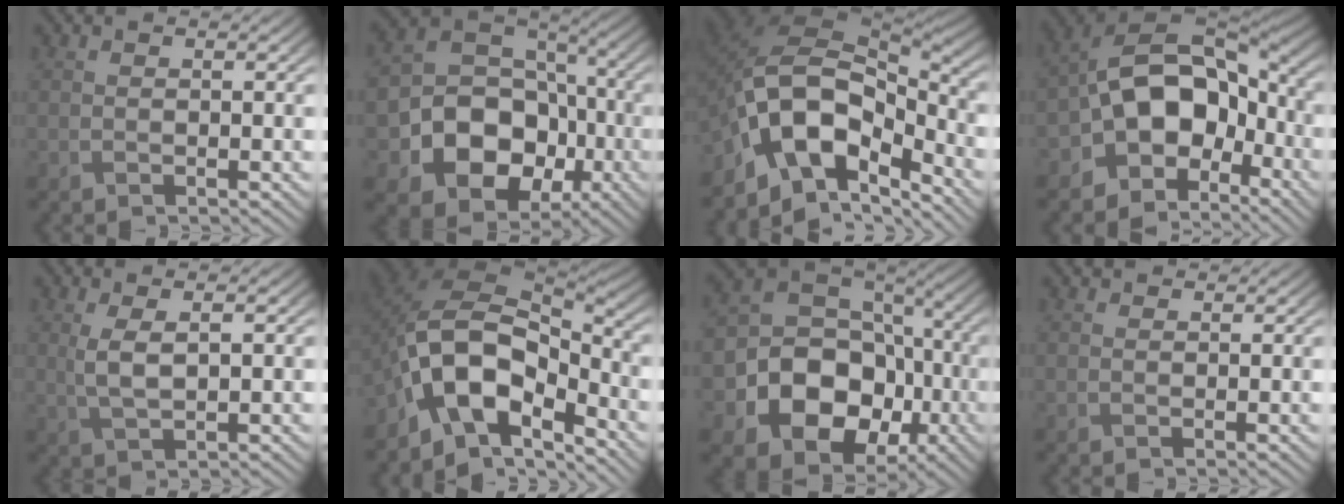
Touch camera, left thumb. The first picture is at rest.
{"total": 13.7, "force": [-4.5, 10.7, 7.4], "torque": [-0.161, -0.037, -0.080]}
{"total": 14.5, "force": [-5.6, 8.4, 10.5], "torque": [-0.202, -0.018, -0.110]}
{"total": 14.1, "force": [-4.4, 9.7, 9.2], "torque": [-0.162, -0.007, -0.093]}
{"total": 3.3, "force": [0.6, 1.1, 3.1], "torque": [-0.076, 0.000, 0.018]}
{"total": 13.4, "force": [-6.1, 7.5, 9.3], "torque": [-0.171, -0.012, -0.122]}
{"total": 15.0, "force": [-4.5, 12.0, 7.9], "torque": [-0.168, -0.038, -0.088]}
{"total": 0.9, "force": [0.8, 0.3, 0.1], "torque": [-0.004, 0.001, 0.015]}